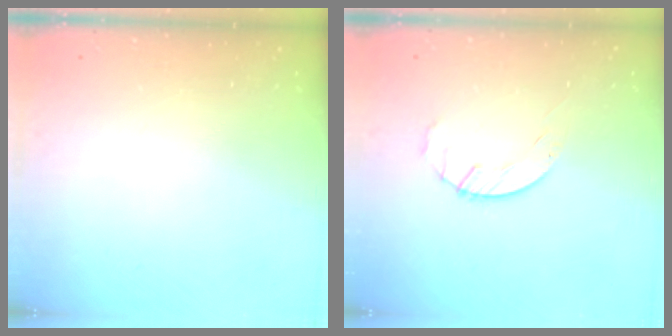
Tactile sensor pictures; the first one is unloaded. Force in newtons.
{"total": 1.8, "press": 1.7, "slide": 0.3}